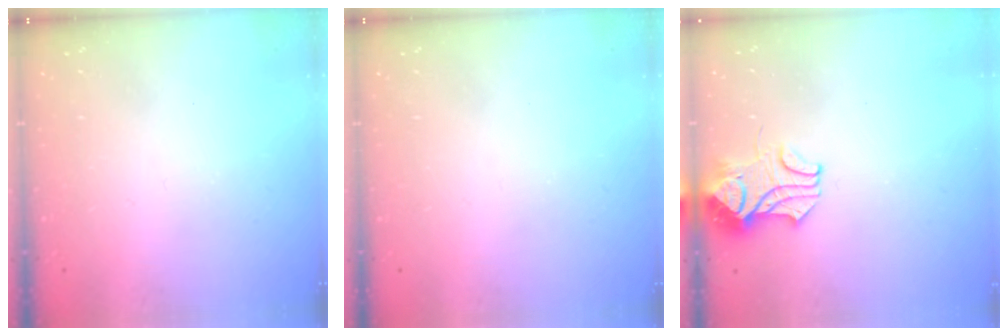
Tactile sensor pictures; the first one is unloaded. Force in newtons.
{"total": 0.0}
{"total": 2.4, "press": 2.2, "slide": 1.0}